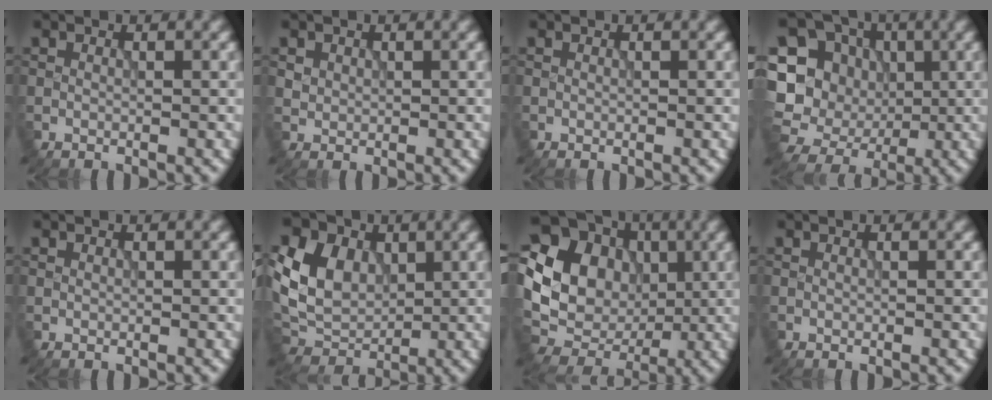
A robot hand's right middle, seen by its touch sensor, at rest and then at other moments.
{"total": 1.0, "force": [0.4, 0.8, 0.1], "torque": [-0.003, -0.004, 0.012]}
{"total": 0.0}
{"total": 16.1, "force": [-0.5, 15.1, 5.7], "torque": [-0.169, 0.008, -0.026]}
{"total": 0.0}
{"total": 7.3, "force": [1.7, 5.6, 4.4], "torque": [-0.098, -0.001, 0.025]}
{"total": 14.5, "force": [2.3, 12.6, 6.7], "torque": [-0.161, 0.028, 0.023]}
{"total": 0.0}